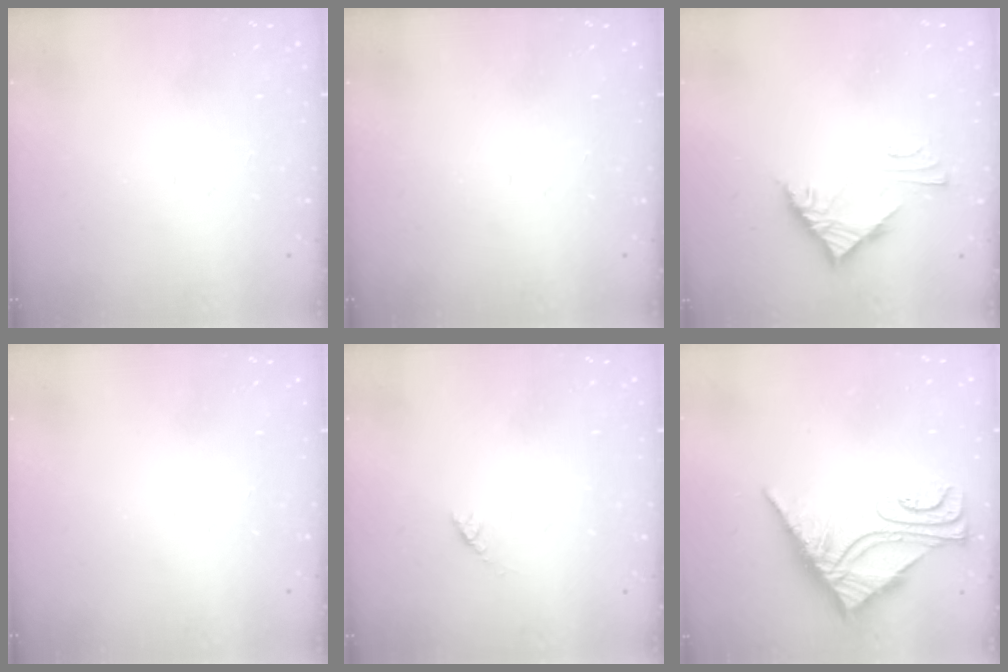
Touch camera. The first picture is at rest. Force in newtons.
{"total": 0.0}
{"total": 5.3, "press": 5.2, "slide": 0.3}
{"total": 0.0}
{"total": 2.7, "press": 2.6, "slide": 0.4}
{"total": 11.3, "press": 11.2, "slide": 1.1}